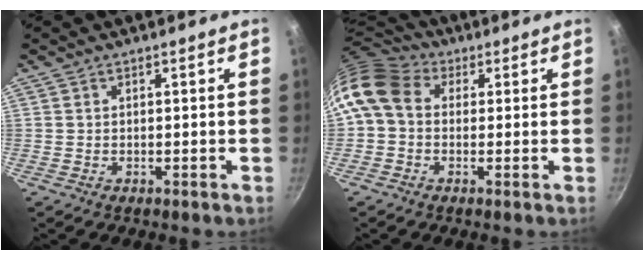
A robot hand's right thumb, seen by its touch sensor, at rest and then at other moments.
{"total": 11.0, "force": [2.2, 8.5, 6.6], "torque": [-0.124, 0.018, 0.020]}